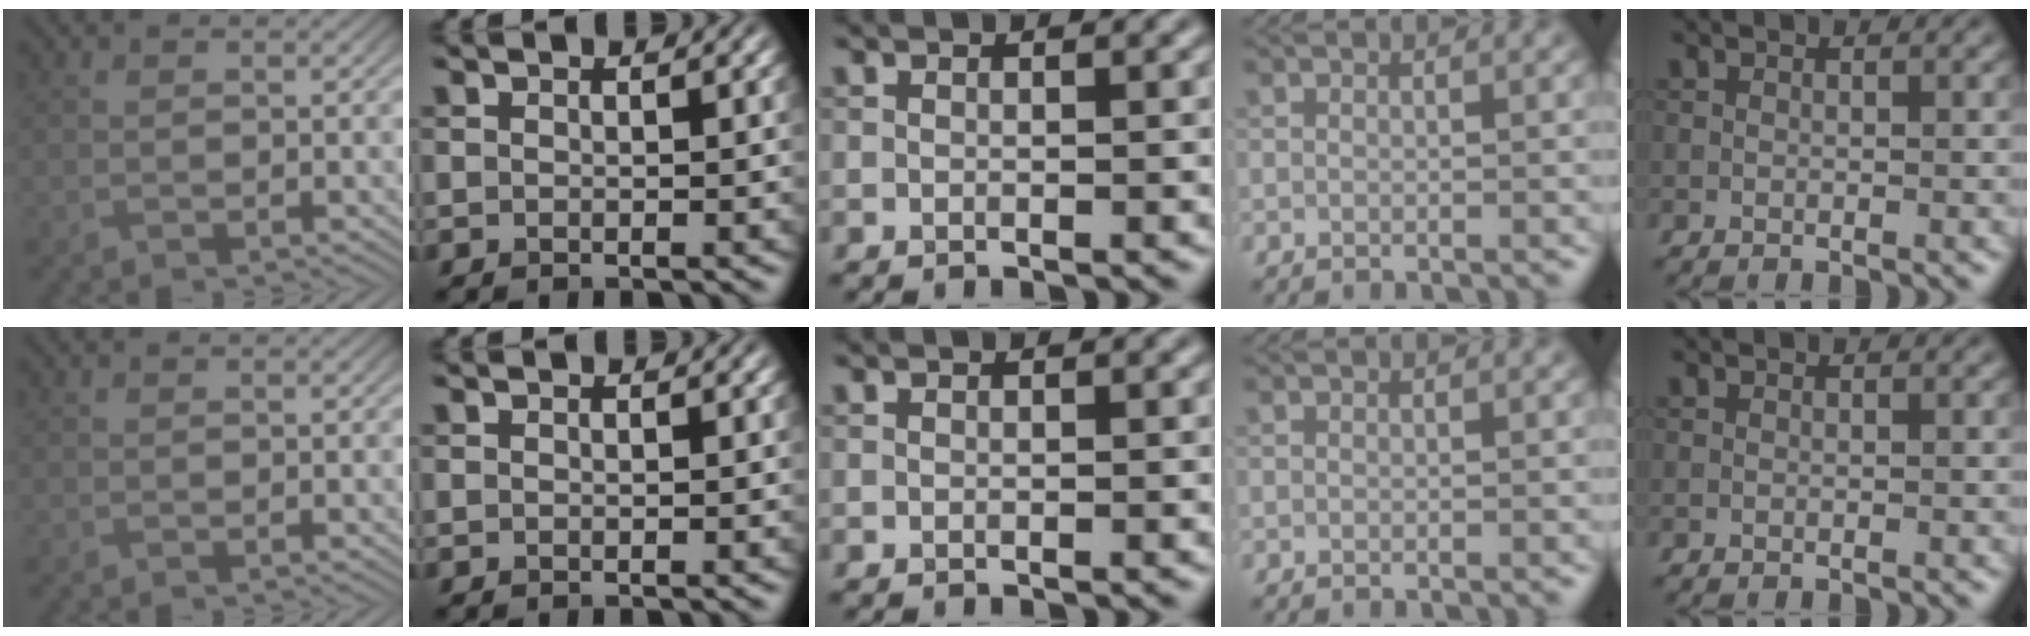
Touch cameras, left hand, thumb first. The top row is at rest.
{}